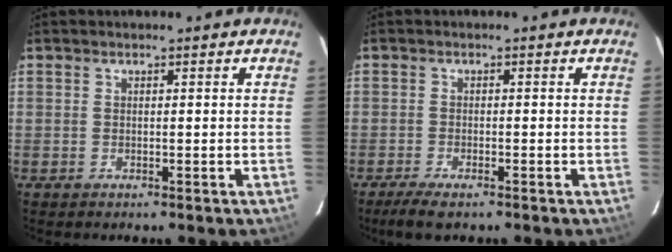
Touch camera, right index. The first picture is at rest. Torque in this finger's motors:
{"motor_torque": [0.10, 0.09, 0.17, 0.03]}